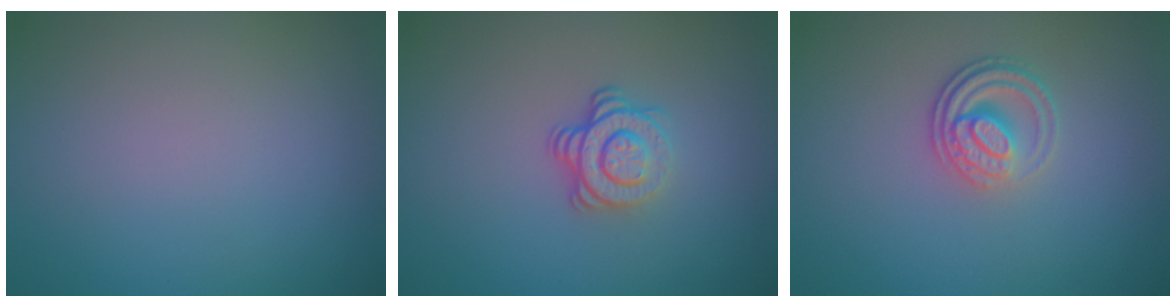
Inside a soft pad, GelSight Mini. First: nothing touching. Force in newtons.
{"total": 3.6, "press": 2.4, "slide": 2.7}
{"total": 3.0, "press": 2.4, "slide": 1.8}